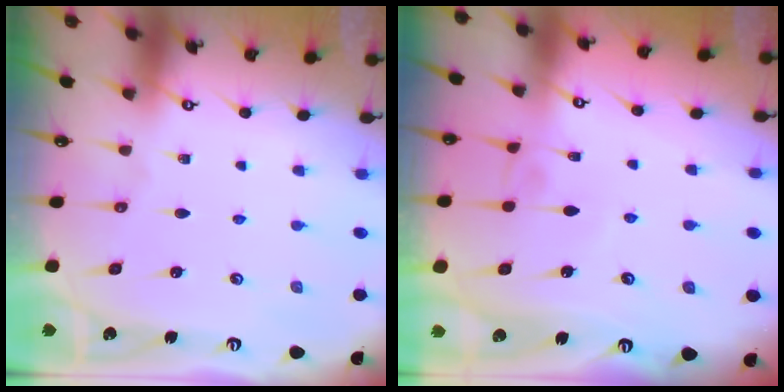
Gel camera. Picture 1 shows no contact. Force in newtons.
{"total": 4.5, "press": 4.5, "slide": 0.1}